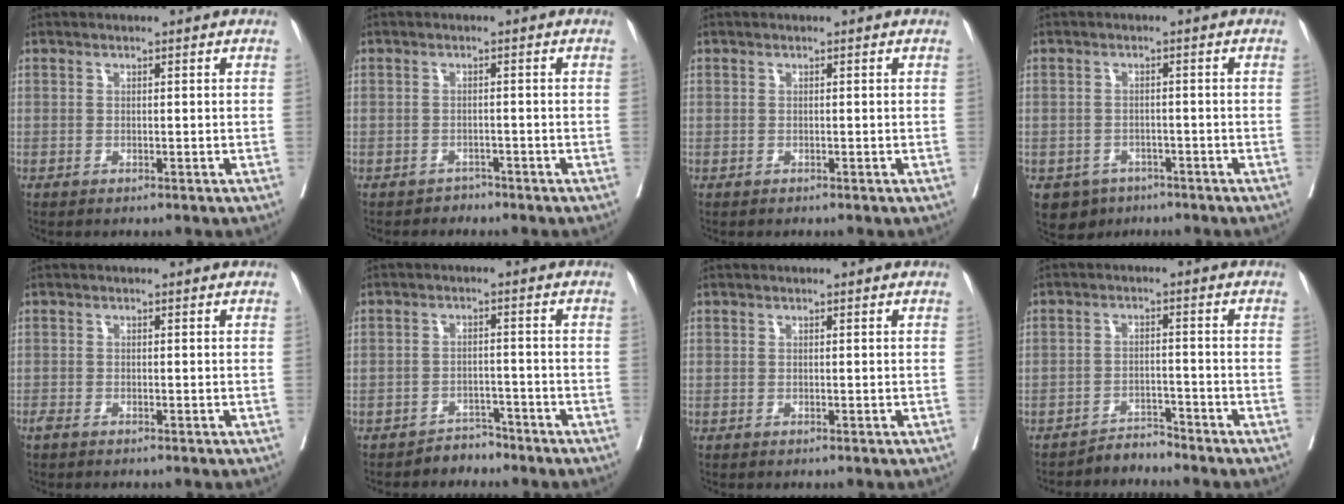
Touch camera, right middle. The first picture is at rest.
{"total": 1.3, "force": [-1.2, 0.6, -0.4], "torque": [0.002, -0.001, -0.021]}
{"total": 0.0}
{"total": 4.4, "force": [-2.9, 3.3, 0.7], "torque": [-0.011, 0.002, -0.040]}
{"total": 0.9, "force": [-0.8, 0.2, 0.5], "torque": [-0.016, -0.004, -0.016]}
{"total": 2.9, "force": [-2.6, 1.1, -0.3], "torque": [0.004, 0.001, -0.040]}
{"total": 0.0}
{"total": 2.9, "force": [-2.9, 0.0, -0.6], "torque": [0.015, -0.008, -0.047]}